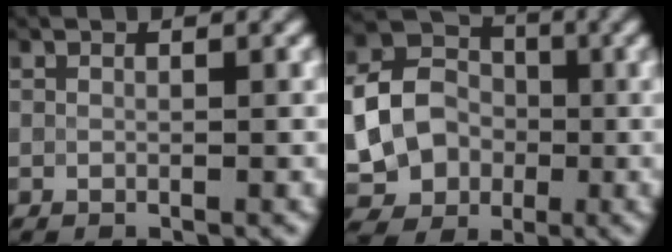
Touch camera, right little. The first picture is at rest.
{"total": 9.2, "force": [-0.9, 8.0, 4.5], "torque": [-0.081, -0.019, -0.028]}